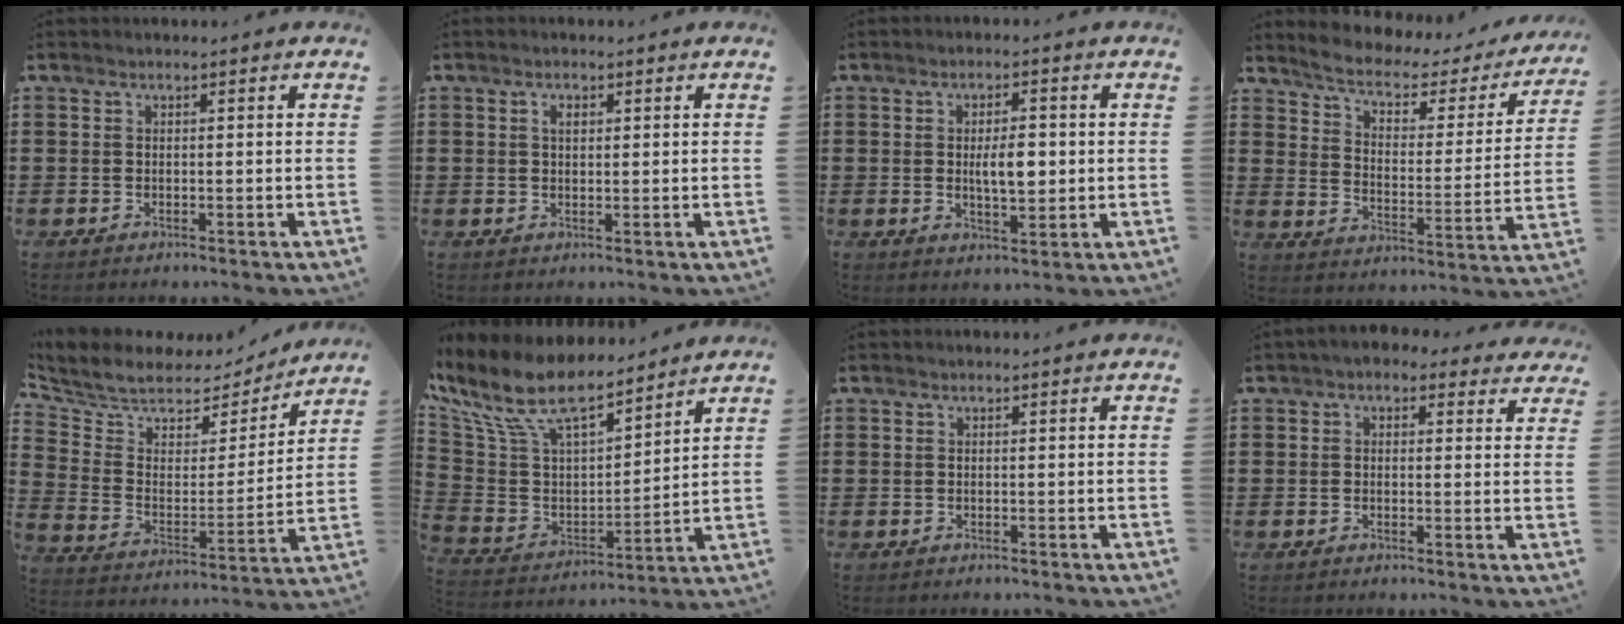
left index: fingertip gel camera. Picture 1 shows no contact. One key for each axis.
{"total": 1.5, "fx": 0.6, "fy": 1.0, "fz": 1.0, "tx": -0.022, "ty": 0.006, "tz": 0.012}
{"total": 4.7, "fx": 0.2, "fy": 1.9, "fz": 4.3, "tx": -0.065, "ty": -0.001, "tz": -0.003}
{"total": 3.8, "fx": 3.0, "fy": 1.7, "fz": 1.7, "tx": -0.052, "ty": -0.020, "tz": 0.041}
{"total": 6.4, "fx": 5.8, "fy": 2.6, "fz": 0.9, "tx": -0.061, "ty": -0.042, "tz": 0.099}
{"total": 12.4, "fx": 9.8, "fy": 4.2, "fz": 6.3, "tx": -0.172, "ty": -0.052, "tz": 0.171}
{"total": 0.0}
{"total": 2.0, "fx": 1.0, "fy": 1.6, "fz": 0.7, "tx": -0.014, "ty": 0.005, "tz": 0.014}